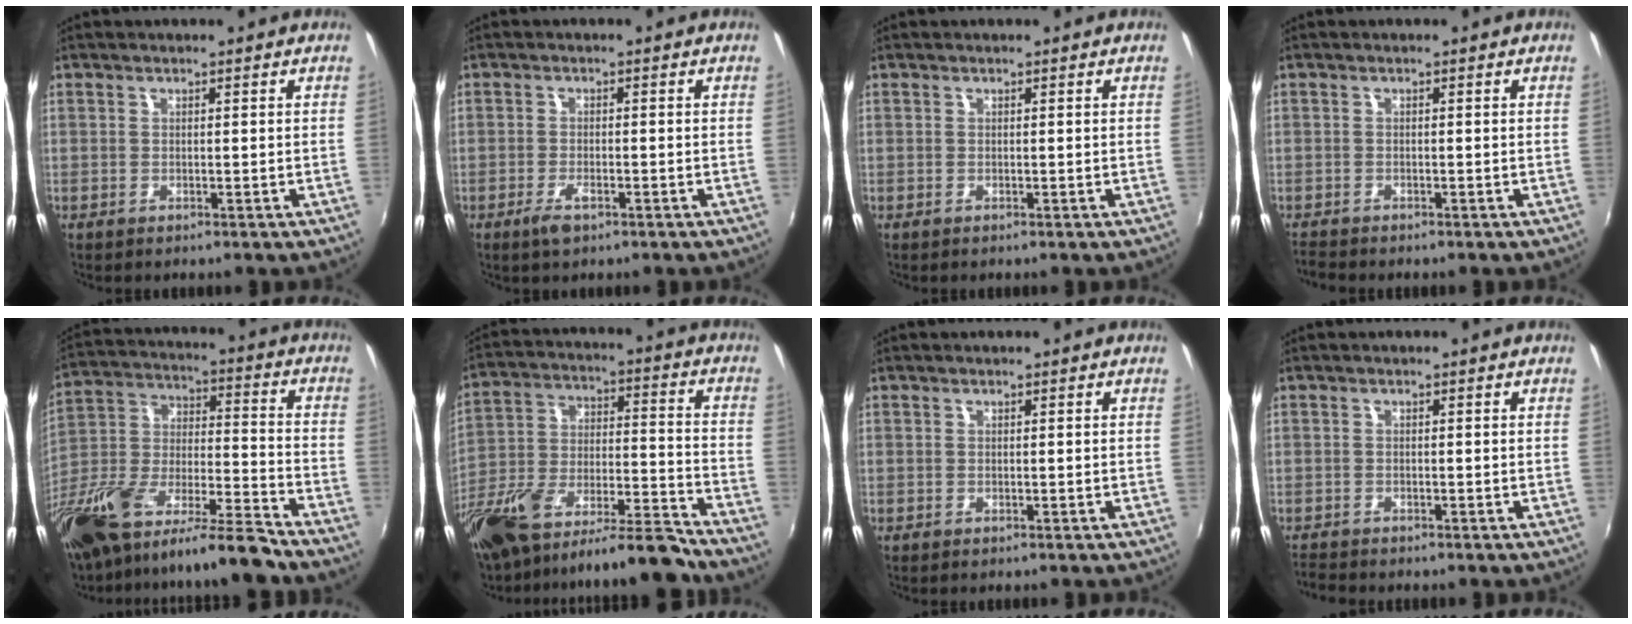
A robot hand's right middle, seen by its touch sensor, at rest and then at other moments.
{"total": 3.3, "force": [-2.0, 1.2, 2.3], "torque": [-0.053, -0.006, -0.039]}
{"total": 0.0}
{"total": 2.1, "force": [-2.1, 0.2, 0.3], "torque": [-0.014, -0.014, -0.045]}
{"total": 20.5, "force": [-15.6, 3.8, 12.8], "torque": [-0.249, -0.025, -0.286]}
{"total": 18.2, "force": [-14.3, 4.4, 10.3], "torque": [-0.196, -0.021, -0.239]}
{"total": 0.0}
{"total": 2.5, "force": [-2.5, 0.3, 0.4], "torque": [-0.020, -0.015, -0.052]}